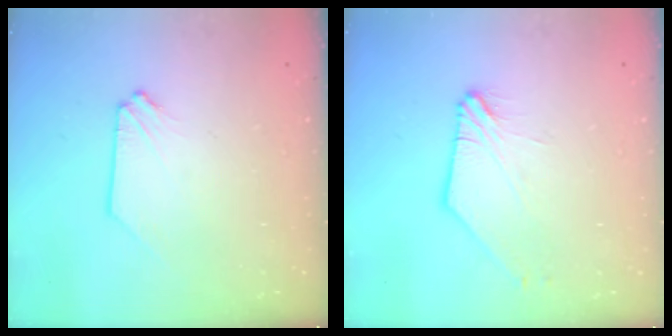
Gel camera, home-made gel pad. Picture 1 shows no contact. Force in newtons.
{"total": 2.8, "press": 2.8, "slide": 0.3}